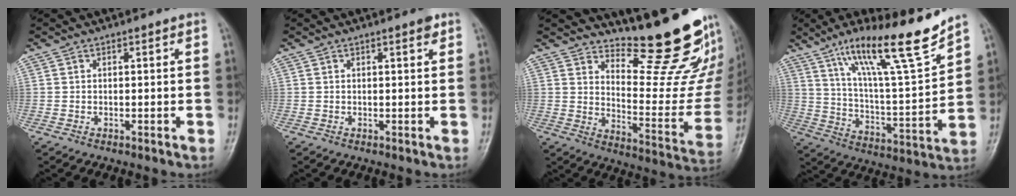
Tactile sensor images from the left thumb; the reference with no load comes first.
{"total": 1.1, "force": [0.7, 0.4, 0.8], "torque": [-0.001, -0.001, 0.007]}
{"total": 19.1, "force": [16.4, 3.8, 9.1], "torque": [-0.079, -0.167, 0.227]}
{"total": 18.7, "force": [13.1, 2.2, 13.2], "torque": [-0.192, -0.071, 0.226]}